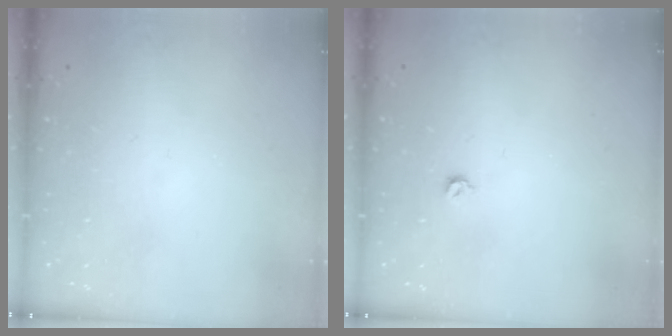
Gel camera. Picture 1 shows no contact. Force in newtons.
{"total": 3.9, "press": 3.8, "slide": 0.7}